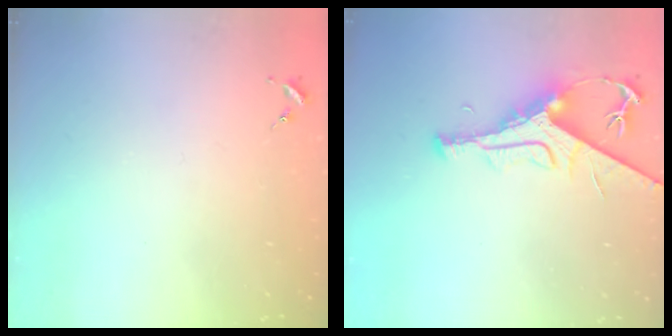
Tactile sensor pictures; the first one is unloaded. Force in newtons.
{"total": 10.5, "press": 10.4, "slide": 1.3}